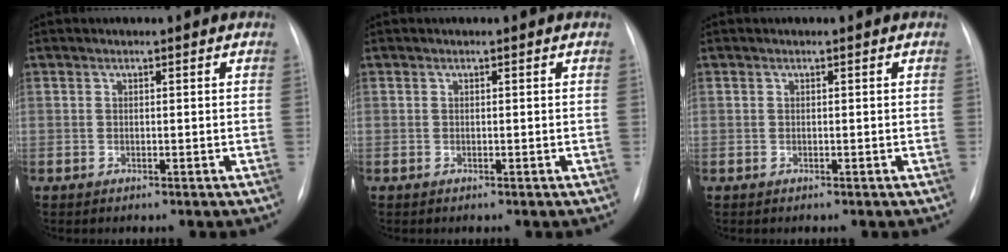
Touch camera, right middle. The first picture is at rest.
{"total": 0.0}
{"total": 0.0}